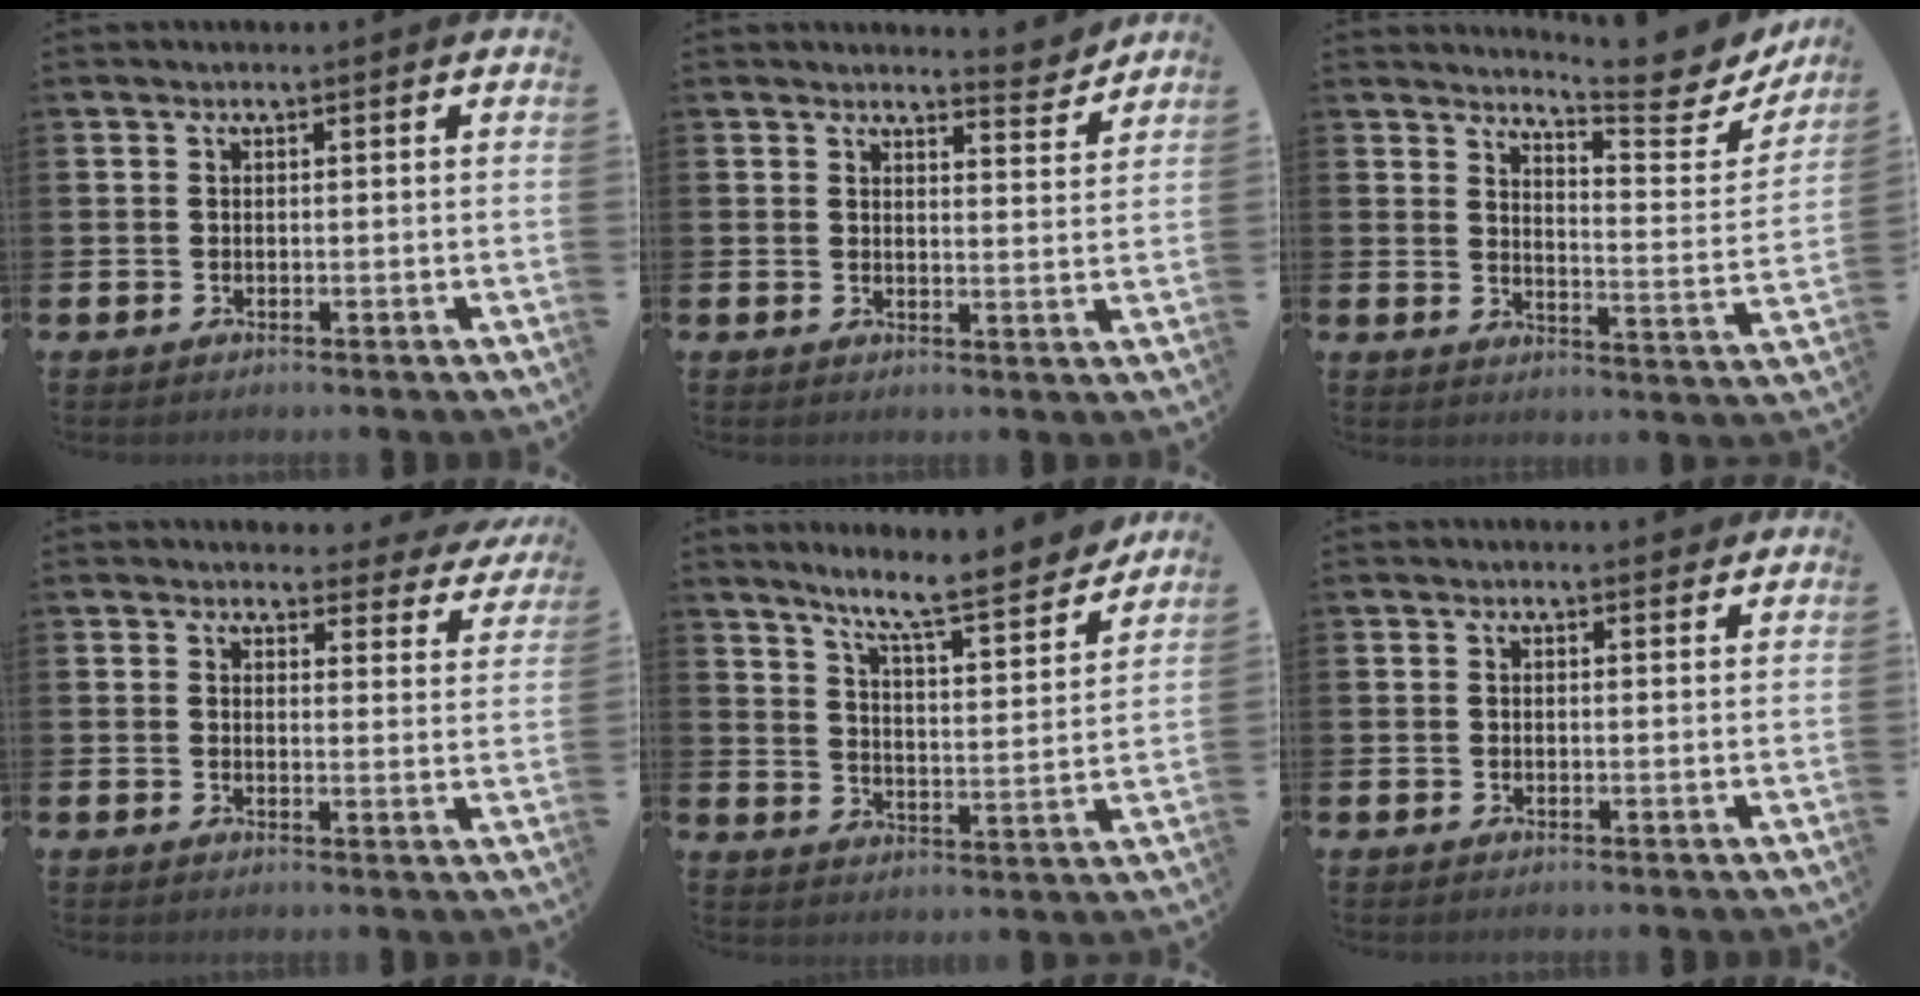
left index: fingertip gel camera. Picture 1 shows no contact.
{"total": 4.0, "force": [4.0, 0.2, 0.2], "torque": [0.009, -0.033, 0.067]}
{"total": 7.2, "force": [6.6, 1.0, 2.6], "torque": [-0.046, -0.057, 0.106]}
{"total": 3.3, "force": [3.0, 1.2, 0.2], "torque": [-0.007, -0.020, 0.051]}
{"total": 8.5, "force": [7.7, 0.4, 3.6], "torque": [-0.086, -0.058, 0.129]}
{"total": 0.9, "force": [0.9, 0.3, 0.2], "torque": [0.009, -0.001, 0.013]}